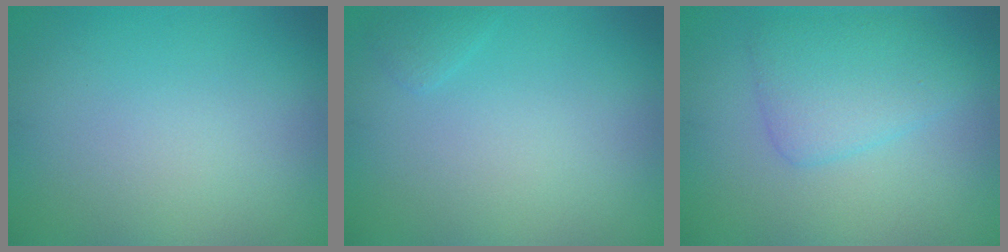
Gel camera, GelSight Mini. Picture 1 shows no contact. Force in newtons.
{"total": 0.7, "press": 0.7, "slide": 0.1}
{"total": 3.3, "press": 3.3, "slide": 0.1}